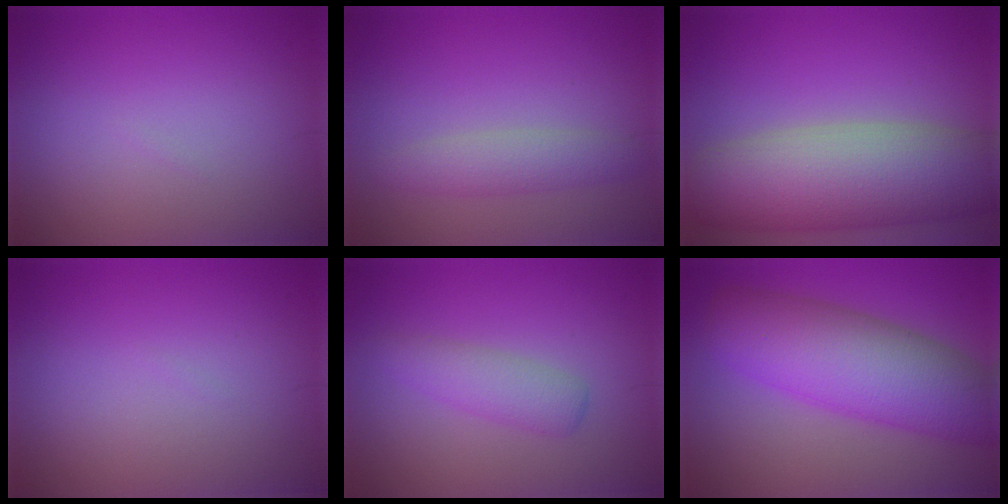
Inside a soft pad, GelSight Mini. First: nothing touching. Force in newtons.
{"total": 2.5, "press": 2.5, "slide": 0.1}
{"total": 11.1, "press": 11.1, "slide": 0.7}
{"total": 0.0}
{"total": 2.6, "press": 2.6, "slide": 0.0}
{"total": 9.9, "press": 9.9, "slide": 0.4}